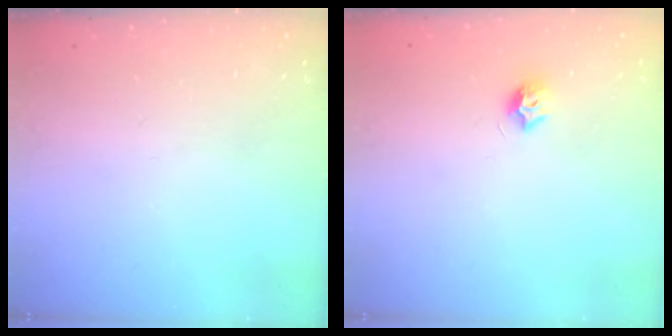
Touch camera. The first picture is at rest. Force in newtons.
{"total": 7.4, "press": 7.4, "slide": 0.6}